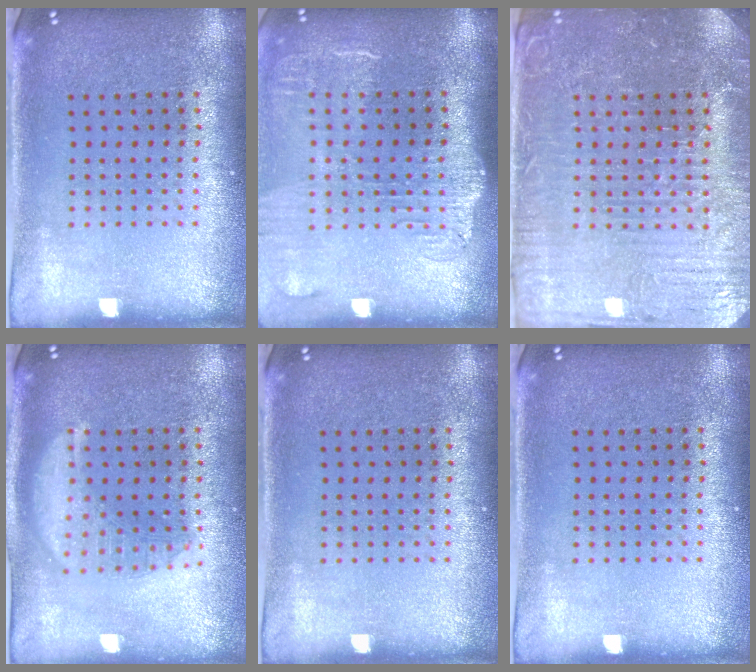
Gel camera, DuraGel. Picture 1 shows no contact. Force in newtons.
{"total": 1.9, "press": 1.5, "slide": 1.2}
{"total": 4.3, "press": 4.1, "slide": 1.2}
{"total": 2.6, "press": 2.6, "slide": 0.3}
{"total": 0.0}
{"total": 0.0}